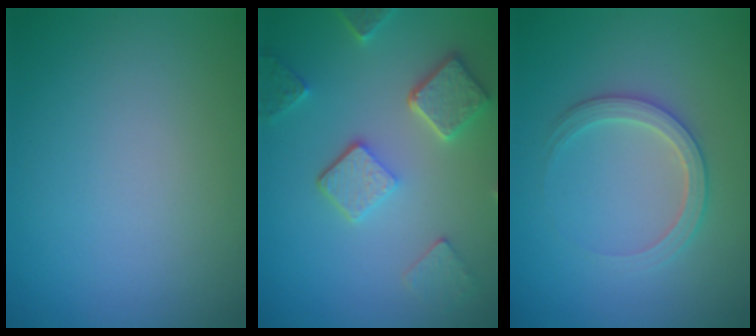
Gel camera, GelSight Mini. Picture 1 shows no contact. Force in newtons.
{"total": 5.1, "press": 3.9, "slide": 3.2}
{"total": 2.8, "press": 2.7, "slide": 0.4}